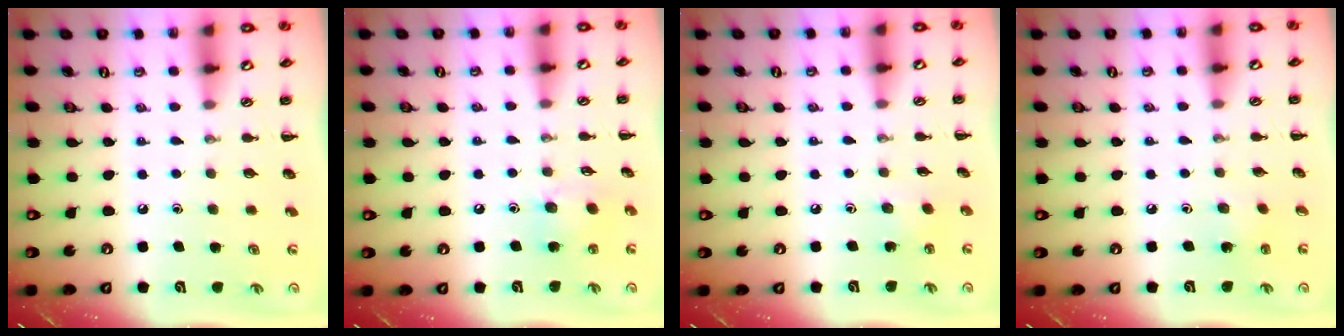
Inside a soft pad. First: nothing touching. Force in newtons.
{"total": 8.2, "press": 8.2, "slide": 0.9}
{"total": 3.0, "press": 2.8, "slide": 0.9}
{"total": 2.6, "press": 2.5, "slide": 0.8}